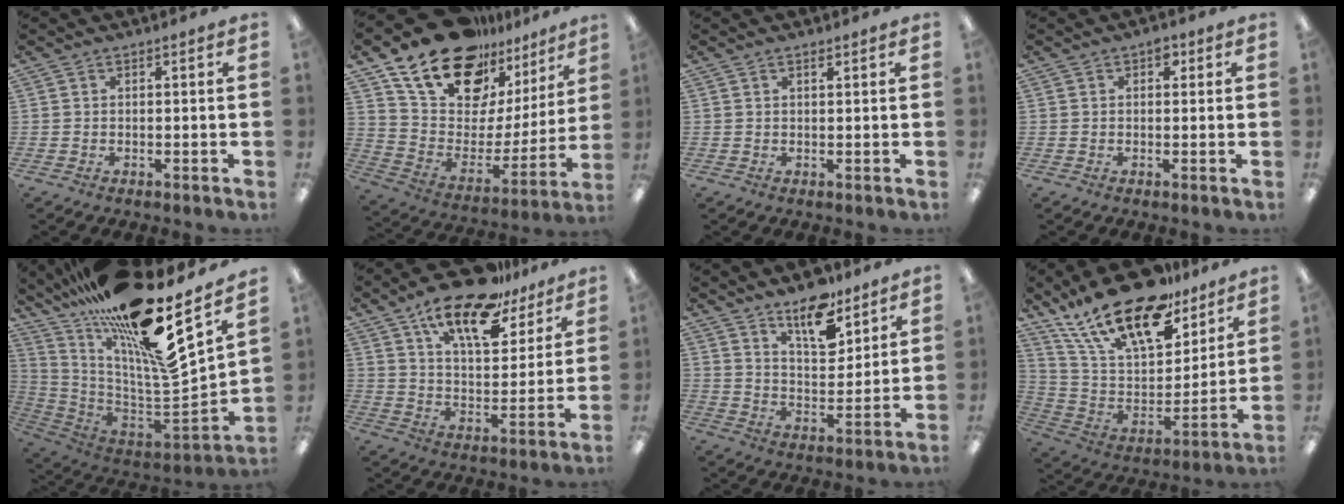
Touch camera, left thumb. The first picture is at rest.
{"total": 21.2, "force": [15.5, 11.0, 9.3], "torque": [-0.169, -0.103, 0.283]}
{"total": 0.8, "force": [0.7, 0.2, 0.4], "torque": [-0.009, 0.000, 0.013]}
{"total": 2.2, "force": [1.1, 1.4, 1.4], "torque": [-0.005, -0.005, 0.012]}
{"total": 21.6, "force": [14.1, 3.8, 15.9], "torque": [-0.266, -0.121, 0.220]}
{"total": 17.4, "force": [12.6, 6.9, 9.9], "torque": [-0.163, -0.070, 0.214]}
{"total": 12.8, "force": [9.5, 5.6, 6.5], "torque": [-0.090, -0.059, 0.166]}
{"total": 22.8, "force": [17.3, 9.0, 11.8], "torque": [-0.226, -0.116, 0.304]}